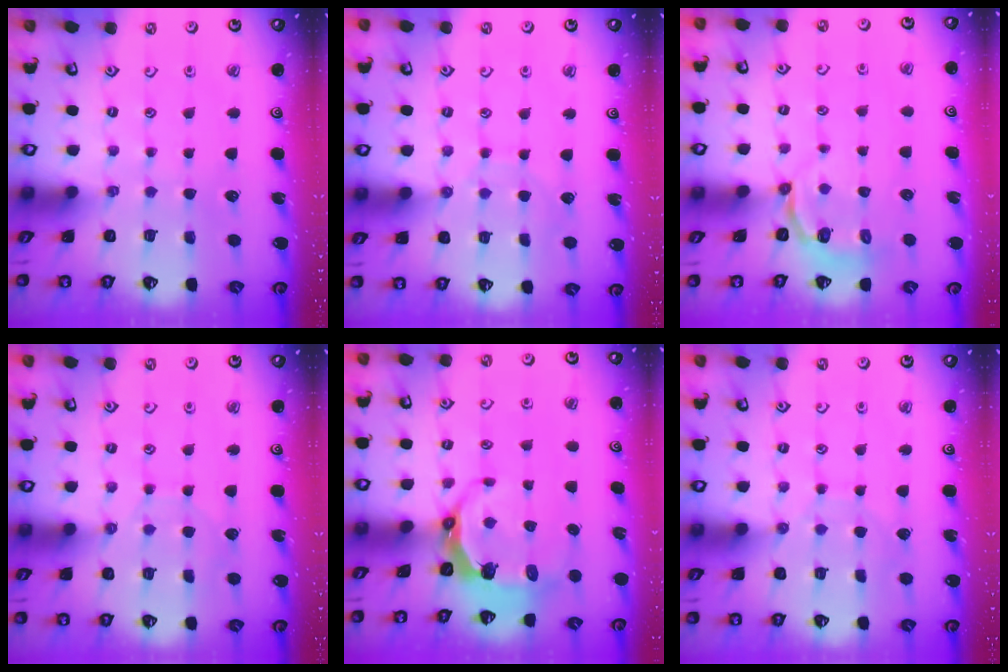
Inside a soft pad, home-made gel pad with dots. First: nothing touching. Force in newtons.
{"total": 5.4, "press": 5.4, "slide": 0.5}
{"total": 3.6, "press": 2.6, "slide": 2.5}
{"total": 3.1, "press": 3.1, "slide": 0.4}
{"total": 5.3, "press": 4.1, "slide": 3.5}
{"total": 5.4, "press": 5.4, "slide": 0.5}